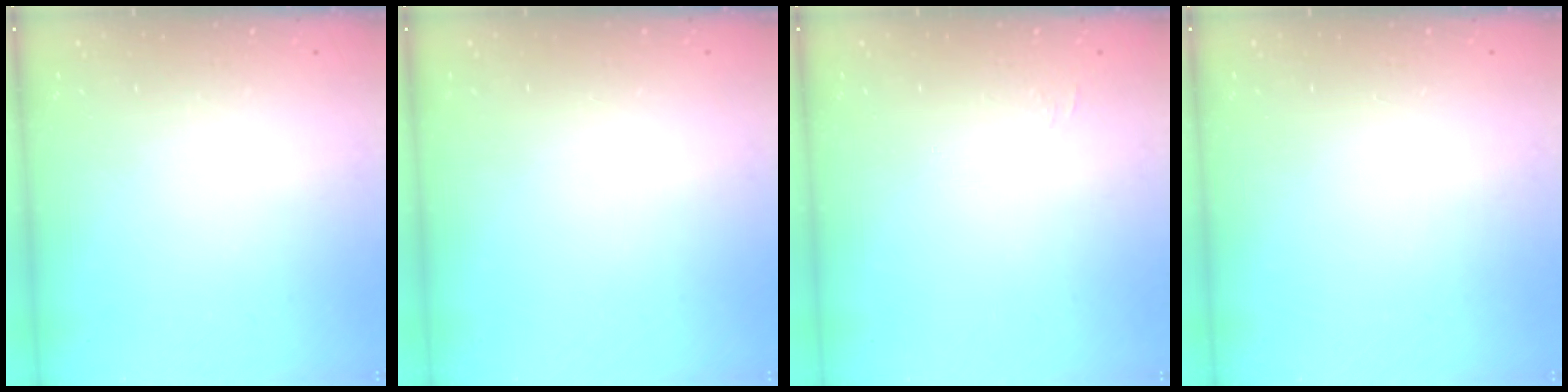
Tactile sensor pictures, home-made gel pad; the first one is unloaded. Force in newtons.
{"total": 0.0}
{"total": 4.5, "press": 4.4, "slide": 0.9}
{"total": 0.0}